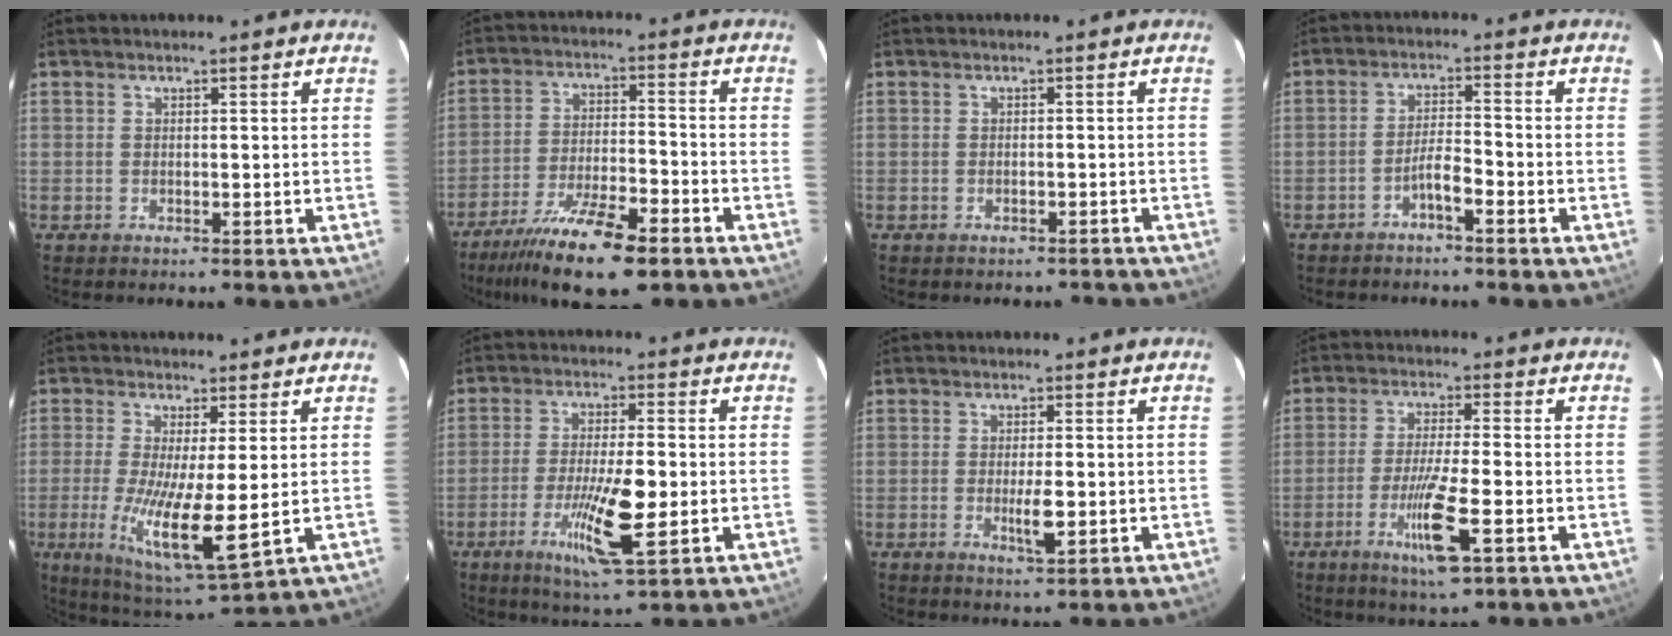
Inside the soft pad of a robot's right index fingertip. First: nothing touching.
{"total": 12.9, "force": [-9.0, 2.2, 9.0], "torque": [-0.160, -0.024, -0.155]}
{"total": 3.0, "force": [-2.8, 1.0, 0.3], "torque": [-0.001, 0.001, -0.032]}
{"total": 3.5, "force": [-2.3, 0.2, 2.6], "torque": [-0.044, 0.007, -0.045]}
{"total": 12.3, "force": [-2.0, 1.9, 12.0], "torque": [-0.221, -0.041, -0.028]}
{"total": 10.4, "force": [-2.8, 1.0, 9.9], "torque": [-0.177, -0.018, -0.047]}
{"total": 3.5, "force": [-0.7, 0.5, 3.4], "torque": [-0.056, -0.004, -0.011]}
{"total": 9.2, "force": [-3.8, 0.2, 8.4], "torque": [-0.152, -0.022, -0.068]}